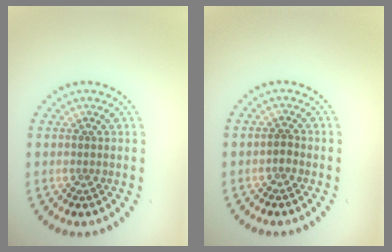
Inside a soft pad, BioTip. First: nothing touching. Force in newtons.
{"total": 0.7, "press": 0.7, "slide": 0.2}